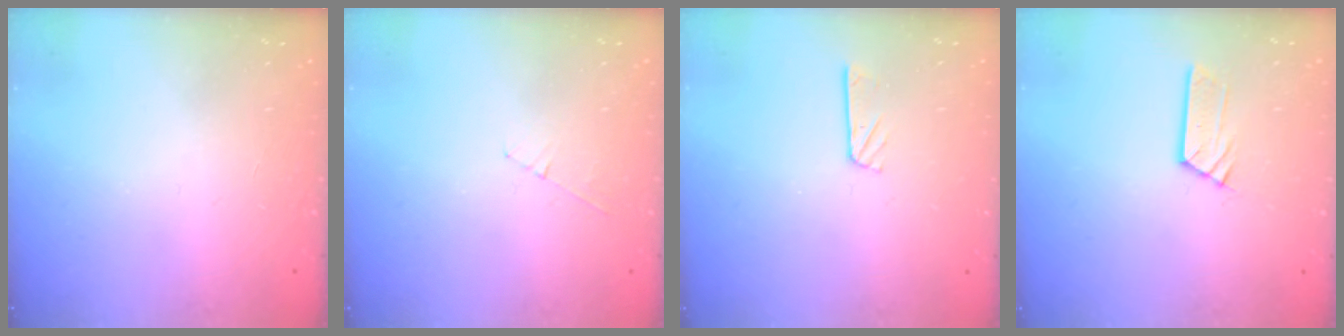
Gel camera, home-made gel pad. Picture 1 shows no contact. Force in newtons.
{"total": 3.6, "press": 3.5, "slide": 0.4}
{"total": 2.8, "press": 2.8, "slide": 0.2}
{"total": 4.1, "press": 4.1, "slide": 0.1}